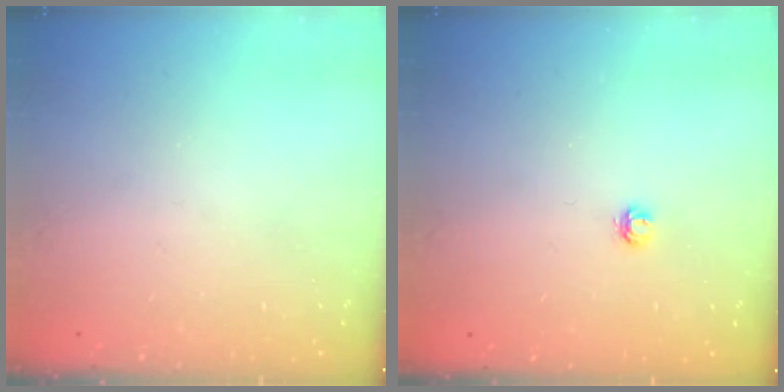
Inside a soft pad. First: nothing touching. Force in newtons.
{"total": 3.6, "press": 3.6, "slide": 0.3}